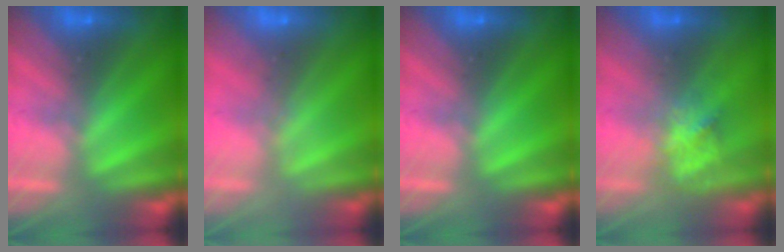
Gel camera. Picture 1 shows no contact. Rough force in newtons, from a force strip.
{"total": 1.6}
{"total": 0.0}
{"total": 2.8}